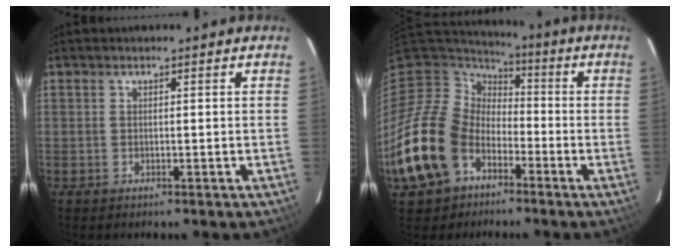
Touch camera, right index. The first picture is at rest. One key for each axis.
{"total": 20.0, "fx": -9.0, "fy": 14.9, "fz": 9.9, "tx": -0.258, "ty": -0.001, "tz": -0.159}